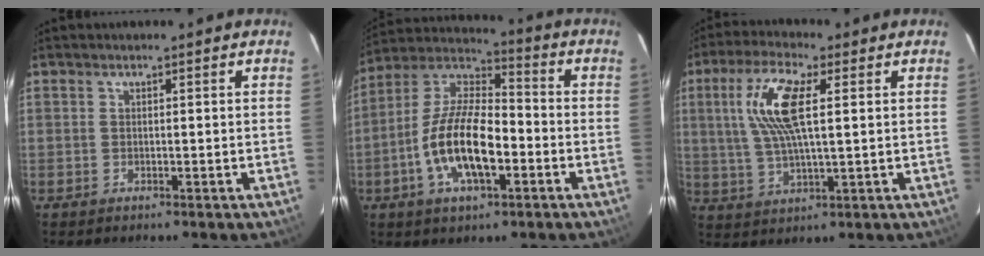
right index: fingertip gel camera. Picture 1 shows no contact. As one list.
[{"total": 15.6, "force": [-4.7, 6.4, 13.4], "torque": [-0.268, 0.002, -0.090]}, {"total": 11.5, "force": [2.8, 3.3, 10.7], "torque": [-0.216, 0.011, 0.056]}]